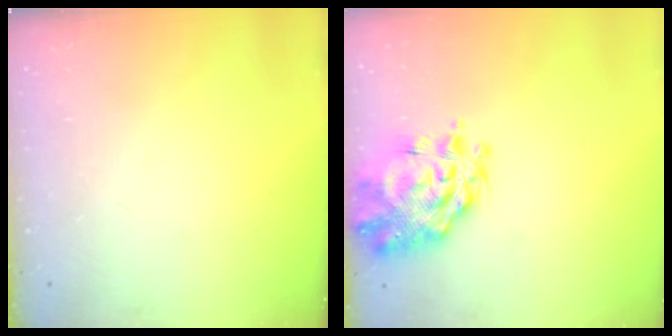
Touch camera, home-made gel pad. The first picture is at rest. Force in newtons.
{"total": 7.9, "press": 7.4, "slide": 2.8}